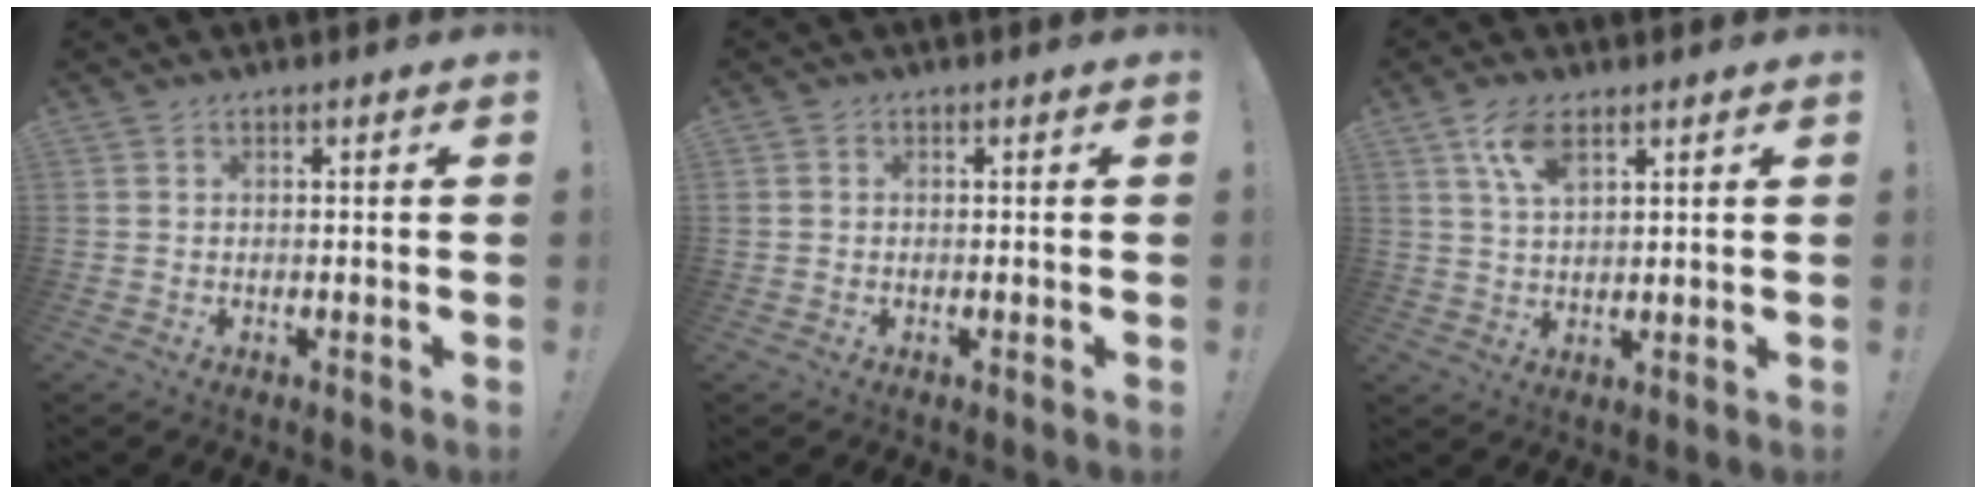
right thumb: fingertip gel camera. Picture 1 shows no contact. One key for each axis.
{"total": 0.9, "fx": 0.3, "fy": 0.5, "fz": -0.7, "tx": 0.014, "ty": 0.003, "tz": 0.007}
{"total": 7.3, "fx": 4.2, "fy": 3.0, "fz": 5.2, "tx": -0.100, "ty": -0.009, "tz": 0.077}